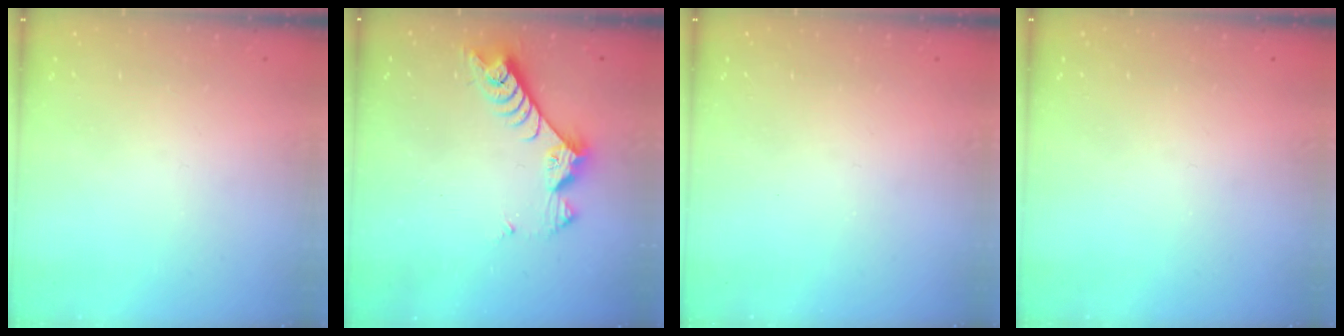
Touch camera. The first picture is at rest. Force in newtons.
{"total": 7.7, "press": 7.6, "slide": 1.2}
{"total": 0.0}
{"total": 0.0}